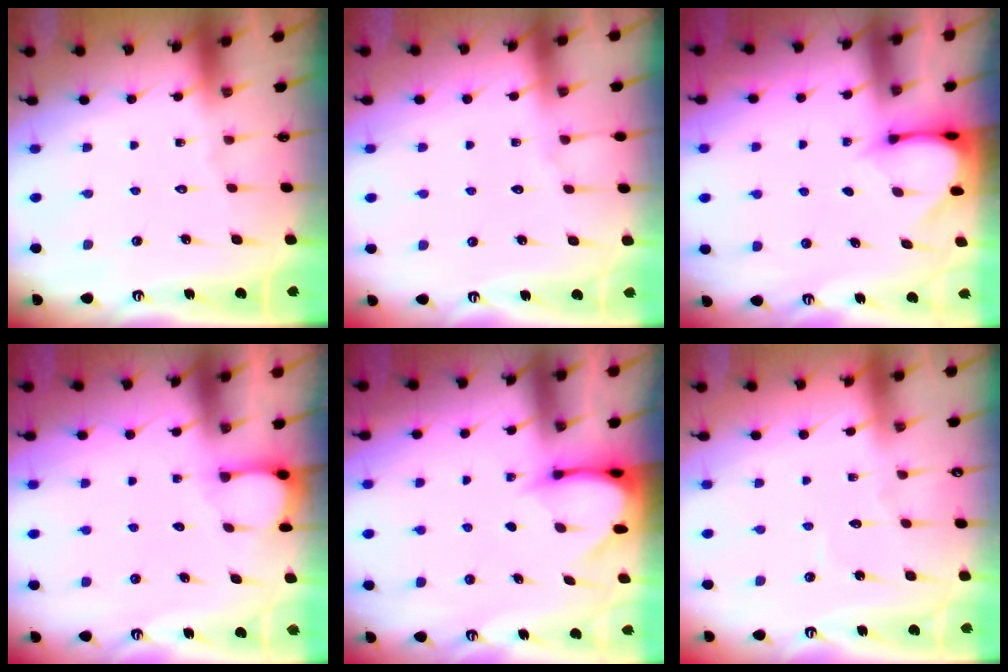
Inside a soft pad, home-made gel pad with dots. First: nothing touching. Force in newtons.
{"total": 2.6, "press": 2.6, "slide": 0.4}
{"total": 3.3, "press": 3.3, "slide": 0.3}
{"total": 2.3, "press": 2.2, "slide": 0.4}
{"total": 3.4, "press": 3.4, "slide": 0.3}
{"total": 2.6, "press": 2.6, "slide": 0.3}